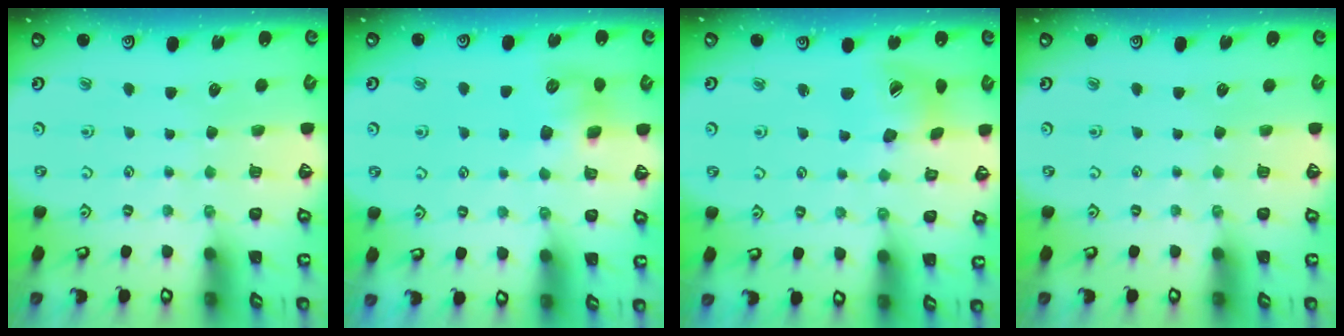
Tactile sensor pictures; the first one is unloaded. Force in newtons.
{"total": 8.9, "press": 8.8, "slide": 0.7}
{"total": 12.0, "press": 12.0, "slide": 1.0}
{"total": 0.0}